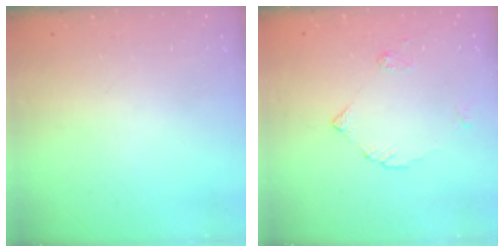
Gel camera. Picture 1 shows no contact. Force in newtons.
{"total": 3.7, "press": 3.7, "slide": 0.3}